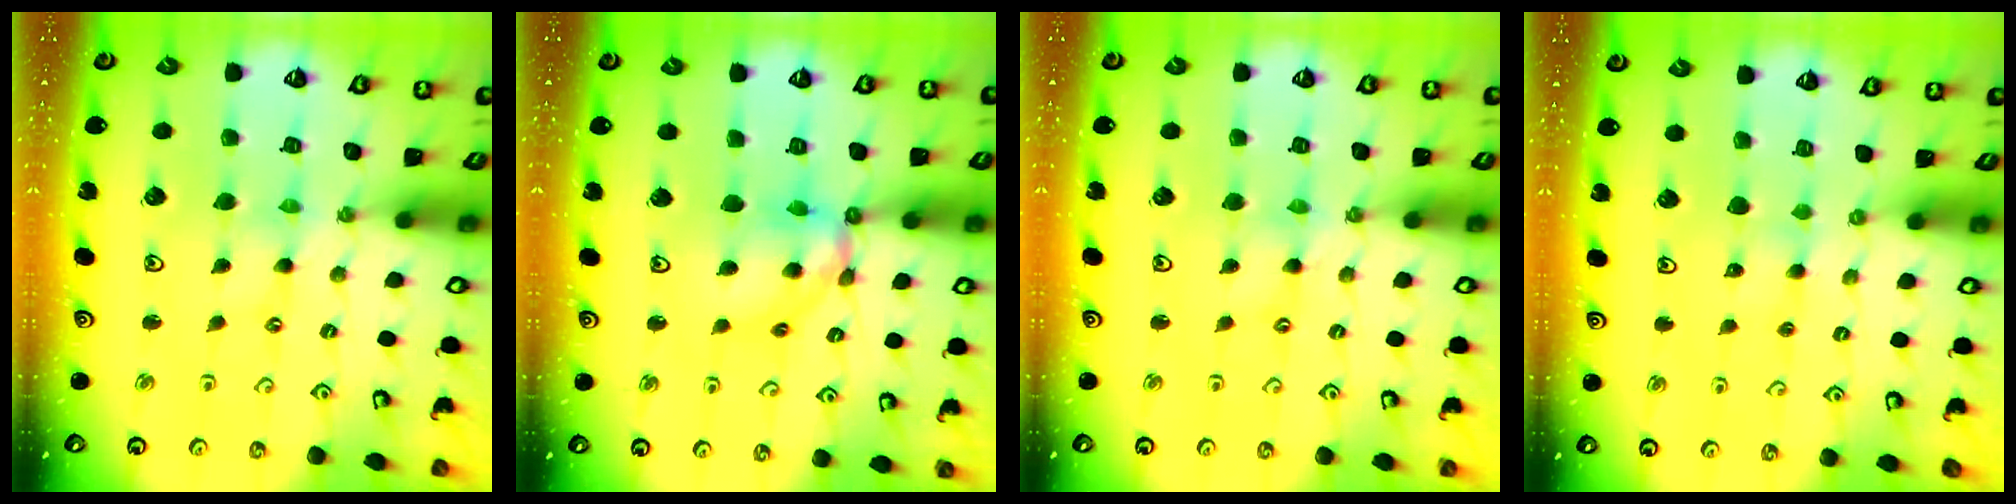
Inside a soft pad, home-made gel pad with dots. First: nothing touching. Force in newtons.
{"total": 12.3, "press": 12.3, "slide": 1.3}
{"total": 1.3, "press": 1.2, "slide": 0.2}
{"total": 3.0, "press": 3.0, "slide": 0.3}